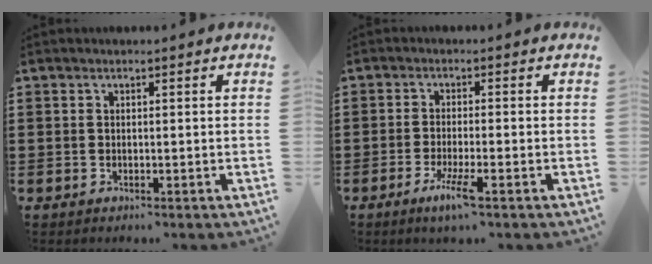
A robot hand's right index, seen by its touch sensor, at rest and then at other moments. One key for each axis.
{"total": 4.3, "fx": -2.4, "fy": 0.1, "fz": 3.6, "tx": -0.079, "ty": -0.018, "tz": -0.044}